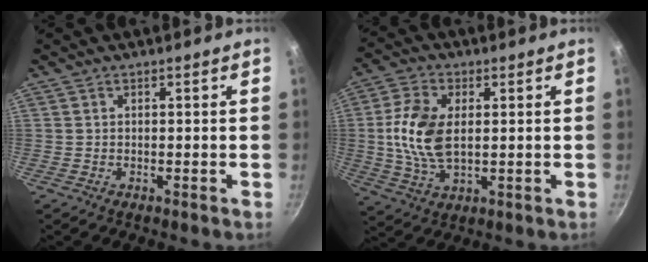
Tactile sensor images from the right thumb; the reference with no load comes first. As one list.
[{"total": 11.6, "force": [1.1, 6.6, 9.5], "torque": [-0.189, 0.003, 0.022]}]